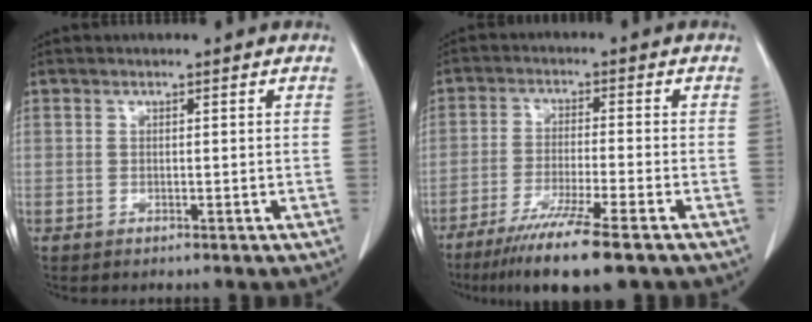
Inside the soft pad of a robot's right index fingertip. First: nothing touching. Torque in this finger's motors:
{"motor_torque": [1.20, -0.94, 0.36, 0.13]}